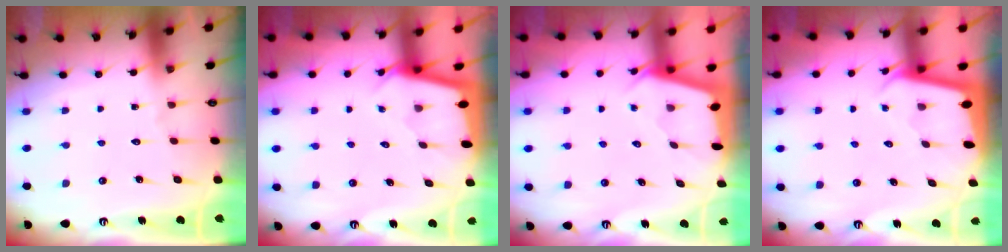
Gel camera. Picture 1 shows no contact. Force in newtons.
{"total": 2.0, "press": 2.0, "slide": 0.1}
{"total": 2.1, "press": 2.1, "slide": 0.3}
{"total": 1.8, "press": 1.8, "slide": 0.1}